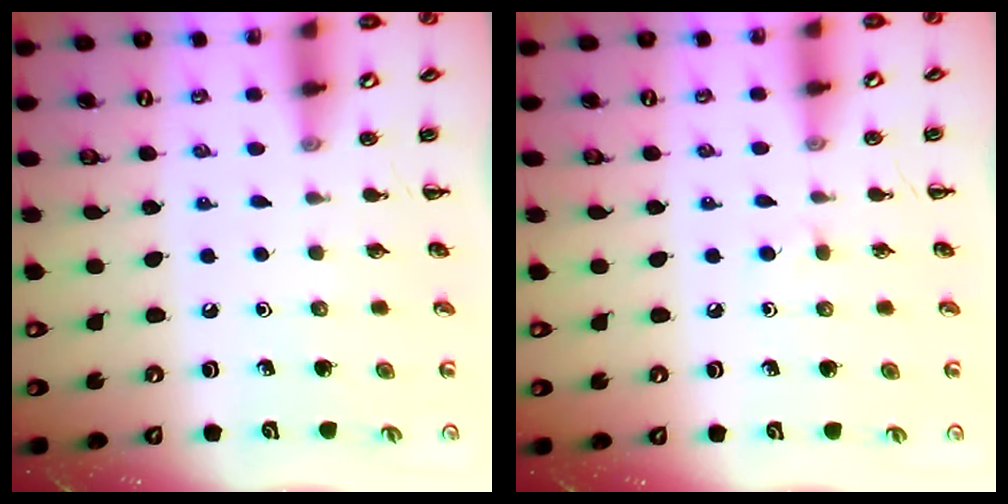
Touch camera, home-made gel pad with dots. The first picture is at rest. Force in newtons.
{"total": 1.7, "press": 1.5, "slide": 0.9}